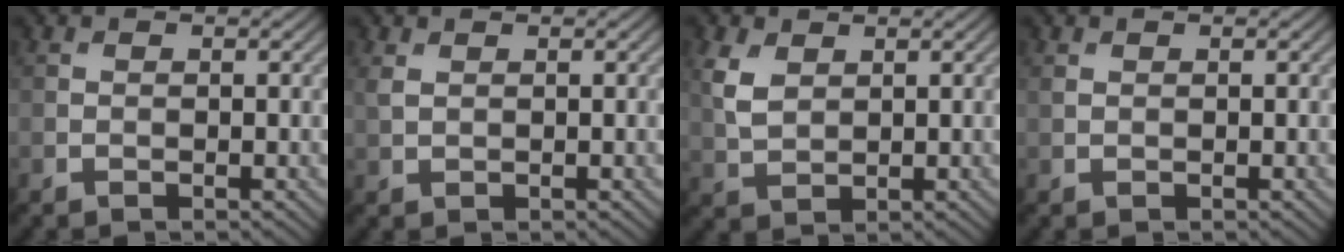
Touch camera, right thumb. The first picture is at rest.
{"total": 1.3, "force": [0.7, 0.7, 0.9], "torque": [-0.029, 0.002, 0.016]}
{"total": 4.1, "force": [1.6, 2.6, 2.7], "torque": [-0.078, 0.001, 0.035]}
{"total": 0.6, "force": [0.4, 0.3, 0.4], "torque": [-0.014, 0.001, 0.009]}